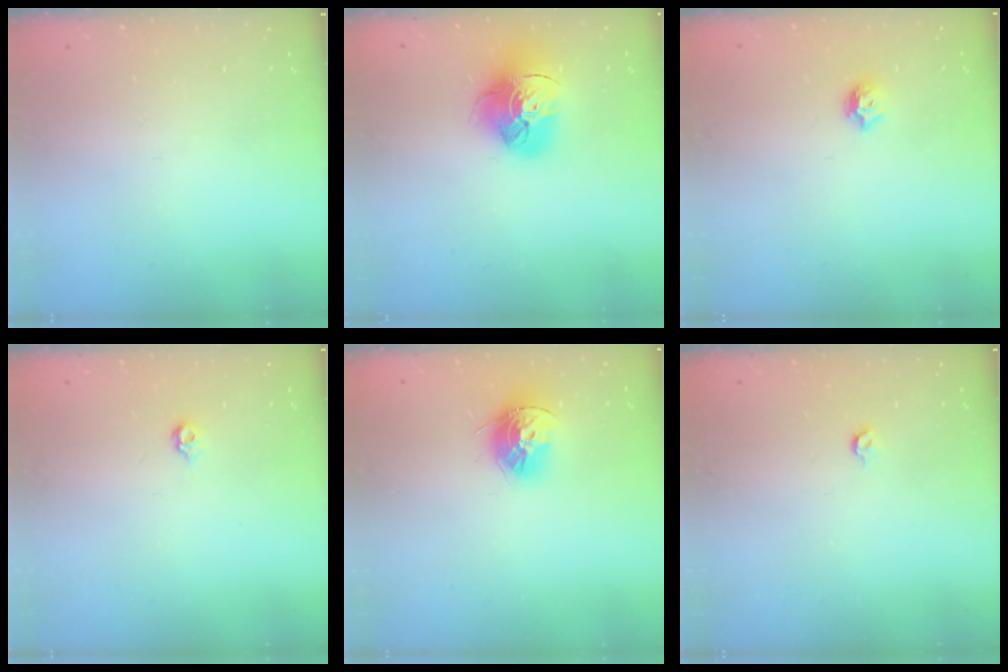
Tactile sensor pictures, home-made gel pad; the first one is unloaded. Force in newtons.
{"total": 15.5, "press": 15.4, "slide": 1.7}
{"total": 6.5, "press": 6.5, "slide": 0.7}
{"total": 4.2, "press": 4.1, "slide": 0.8}
{"total": 12.6, "press": 12.5, "slide": 1.2}
{"total": 3.6, "press": 3.6, "slide": 0.7}